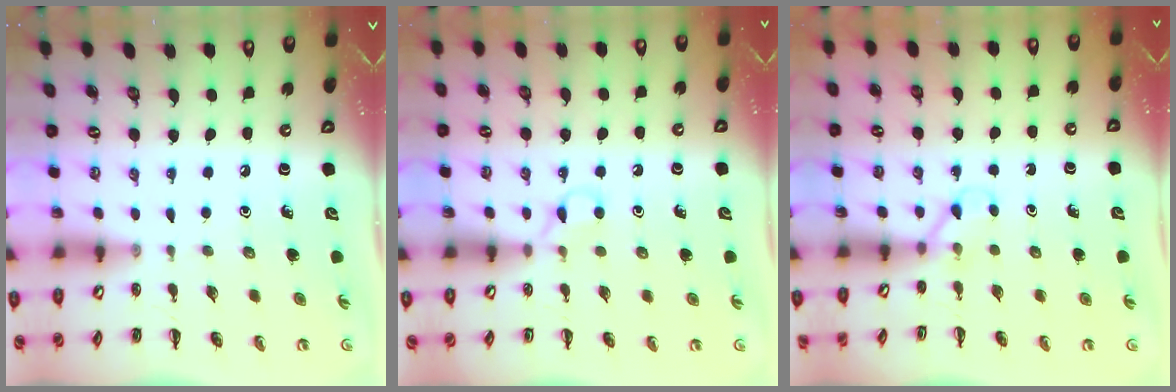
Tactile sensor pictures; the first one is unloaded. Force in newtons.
{"total": 4.5, "press": 4.2, "slide": 1.5}
{"total": 2.8, "press": 2.6, "slide": 1.0}